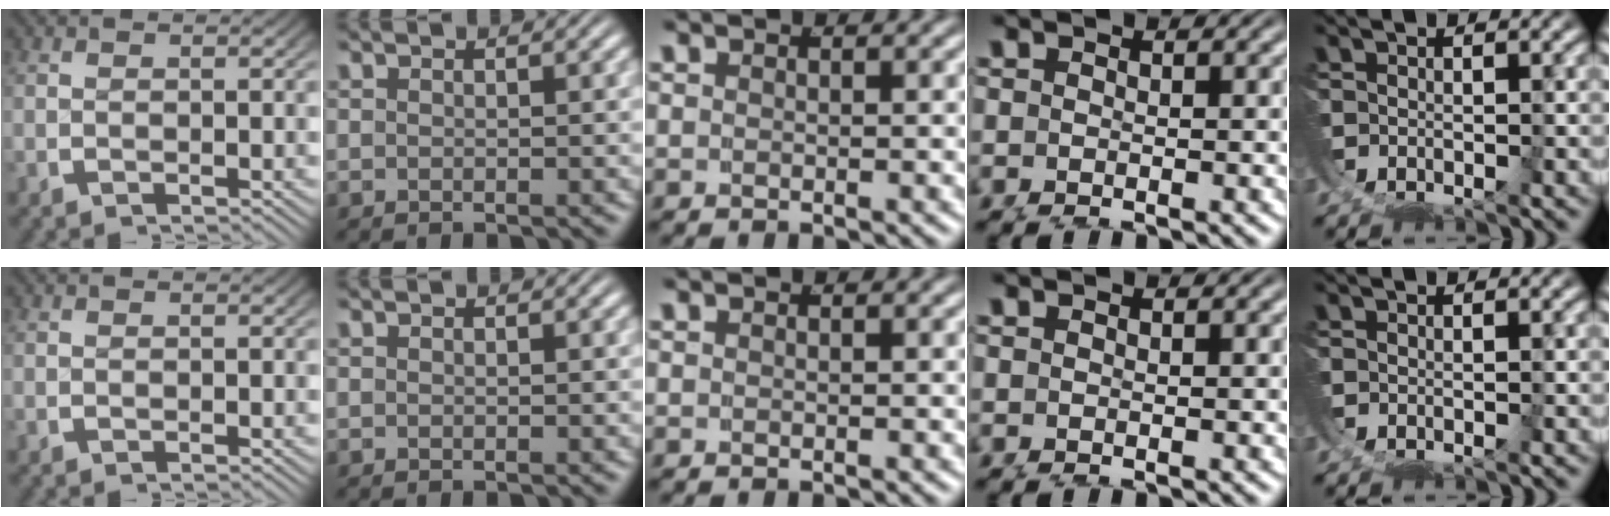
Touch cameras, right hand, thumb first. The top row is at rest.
{}